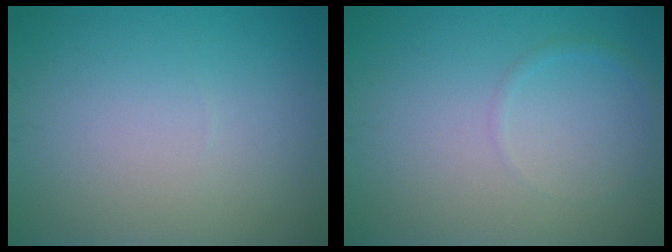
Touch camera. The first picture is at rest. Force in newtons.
{"total": 0.7, "press": 0.7, "slide": 0.1}